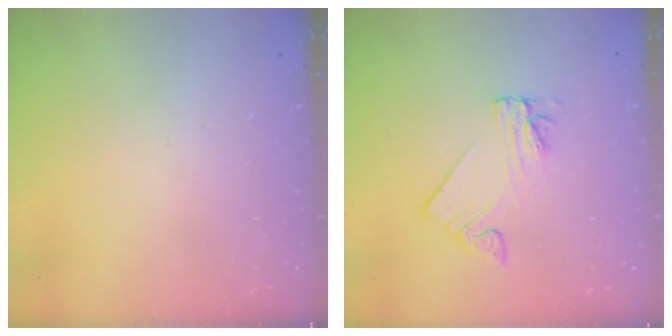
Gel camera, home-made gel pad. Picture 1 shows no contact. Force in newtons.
{"total": 3.3, "press": 3.3, "slide": 0.3}